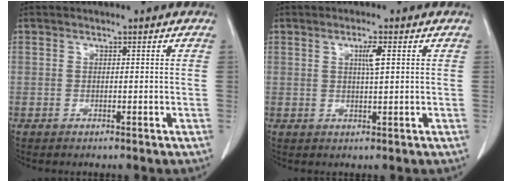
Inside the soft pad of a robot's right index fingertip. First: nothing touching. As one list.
[{"total": 2.6, "force": [0.8, 0.0, 2.4], "torque": [-0.044, -0.001, 0.013]}]